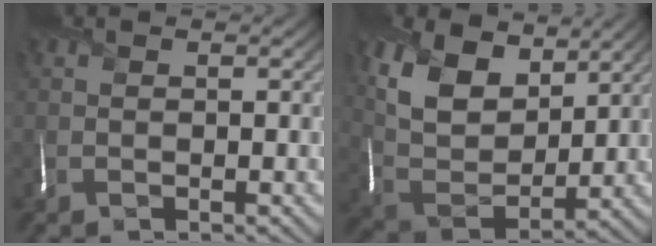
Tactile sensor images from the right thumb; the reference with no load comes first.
{"total": 11.2, "force": [6.1, 6.4, 7.0], "torque": [-0.171, 0.009, 0.110]}